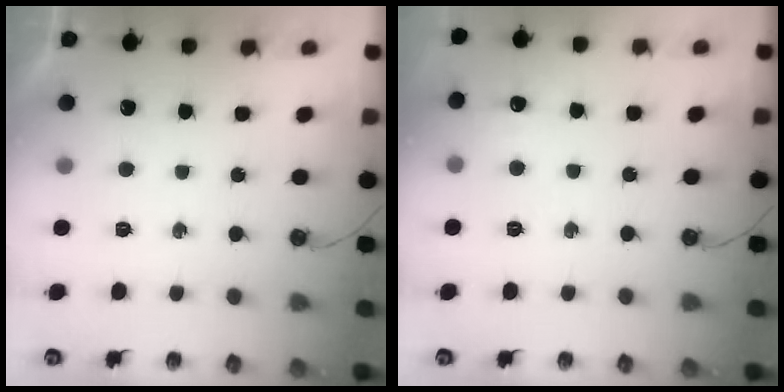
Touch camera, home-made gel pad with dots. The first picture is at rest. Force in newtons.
{"total": 13.7, "press": 6.1, "slide": 12.2}